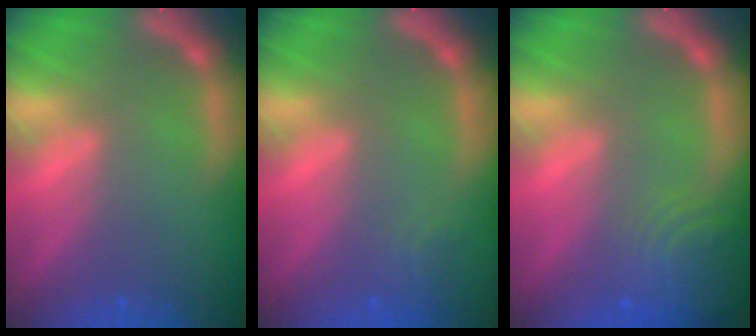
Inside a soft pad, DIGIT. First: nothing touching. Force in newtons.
{"total": 1.4}
{"total": 5.6}